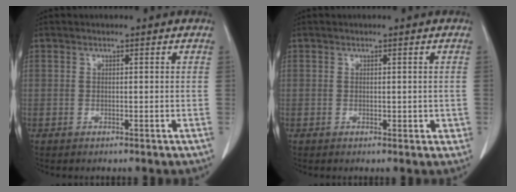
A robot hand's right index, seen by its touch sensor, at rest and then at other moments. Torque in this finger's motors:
{"motor_torque": [0.15, 0.21, 0.12, 0.08]}